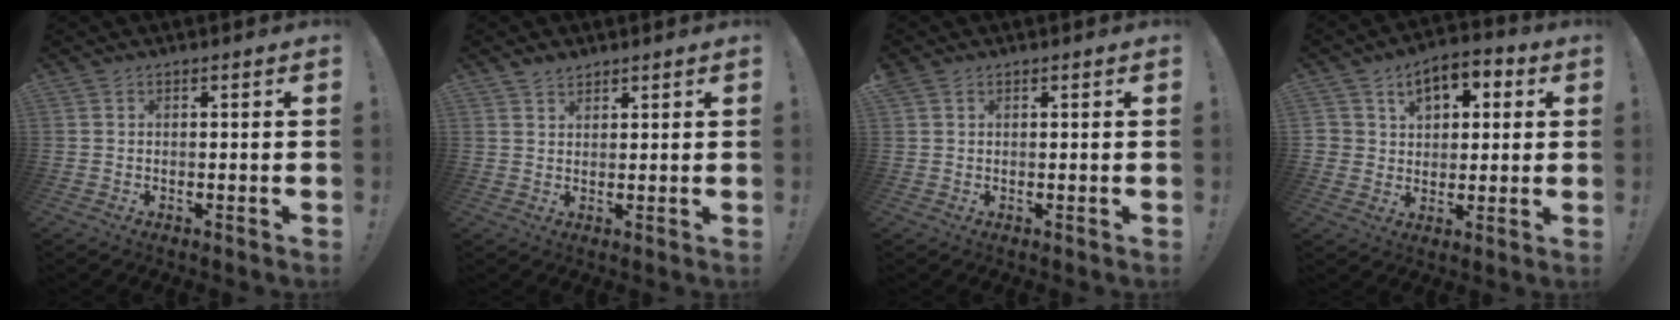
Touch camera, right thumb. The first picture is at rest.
{"total": 2.8, "force": [2.3, 1.4, 0.6], "torque": [-0.003, -0.016, 0.042]}
{"total": 1.0, "force": [0.7, 0.7, 0.2], "torque": [-0.013, 0.004, 0.015]}
{"total": 9.4, "force": [4.1, 7.3, 4.4], "torque": [-0.071, -0.014, 0.081]}